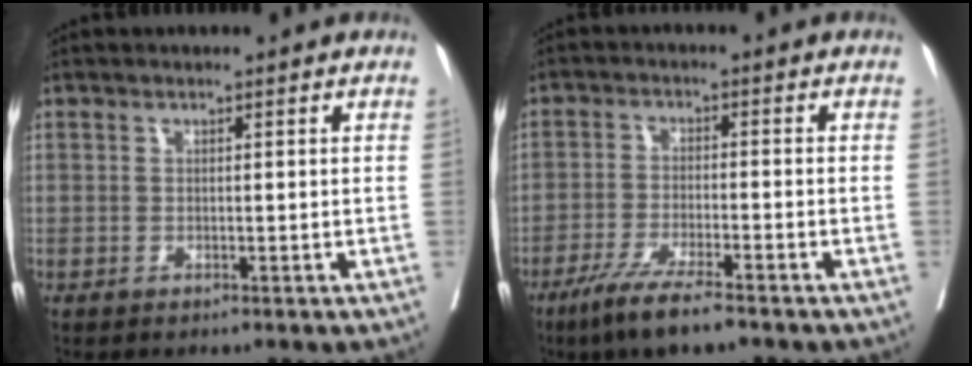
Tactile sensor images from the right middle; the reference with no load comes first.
{"total": 7.5, "force": [-5.3, 0.5, 5.3], "torque": [-0.100, -0.018, -0.091]}